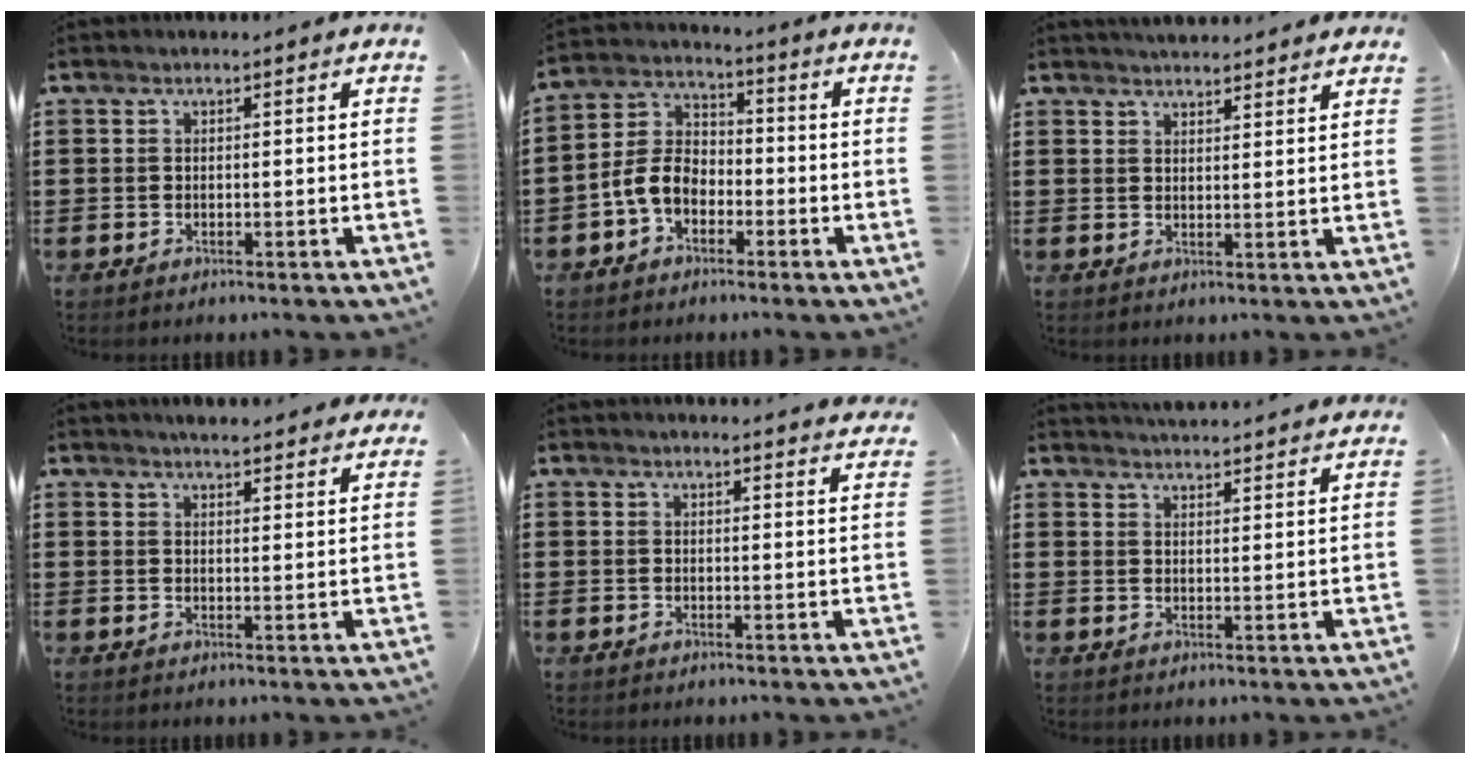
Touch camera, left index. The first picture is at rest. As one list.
[{"total": 6.3, "force": [-3.1, 4.1, 3.5], "torque": [-0.102, 0.006, -0.072]}, {"total": 2.5, "force": [2.5, 0.1, 0.2], "torque": [-0.009, -0.003, 0.047]}, {"total": 3.5, "force": [3.4, -0.1, 0.4], "torque": [-0.017, -0.012, 0.063]}, {"total": 2.5, "force": [2.4, -0.3, 0.2], "torque": [-0.003, -0.012, 0.044]}, {"total": 3.8, "force": [3.7, -0.4, 0.1], "torque": [-0.005, -0.025, 0.065]}]